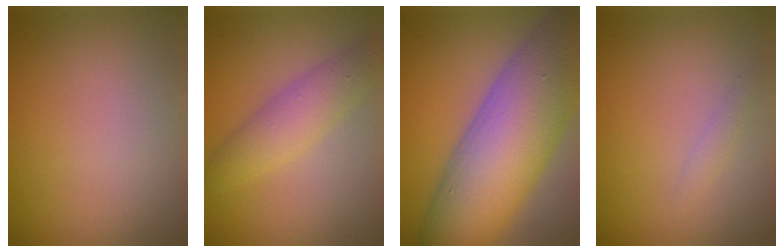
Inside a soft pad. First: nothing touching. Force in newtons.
{"total": 3.6, "press": 3.6, "slide": 0.1}
{"total": 13.4, "press": 13.3, "slide": 0.5}
{"total": 0.8, "press": 0.8, "slide": 0.1}